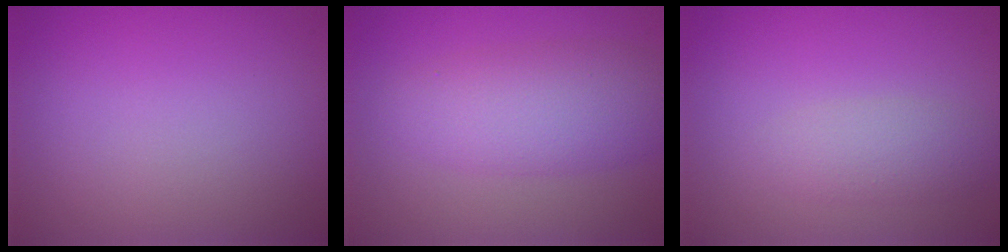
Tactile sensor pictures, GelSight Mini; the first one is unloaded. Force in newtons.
{"total": 4.9, "press": 4.9, "slide": 0.2}
{"total": 2.1, "press": 2.1, "slide": 0.1}